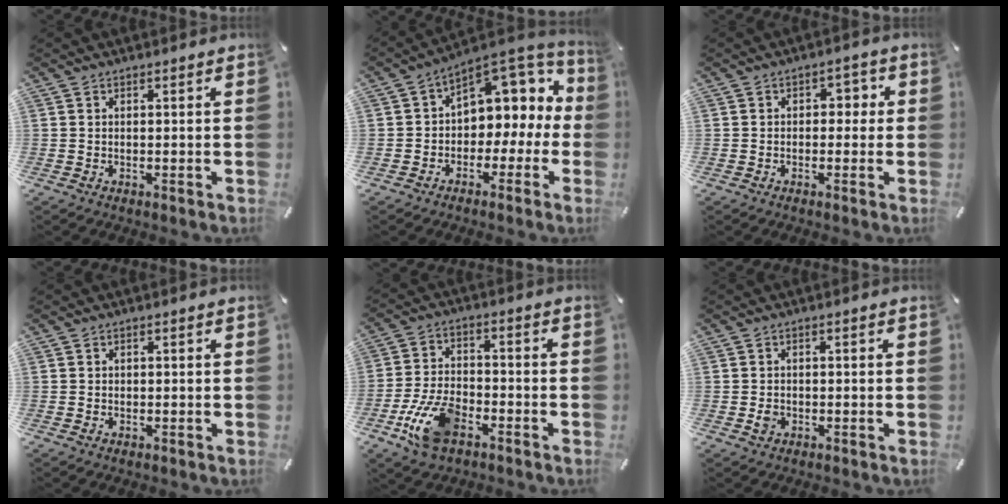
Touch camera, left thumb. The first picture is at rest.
{"total": 8.3, "force": [3.3, 6.7, 3.6], "torque": [-0.049, -0.034, 0.063]}
{"total": 3.0, "force": [-0.8, 2.3, 1.8], "torque": [-0.021, 0.009, -0.025]}
{"total": 0.6, "force": [-0.1, 0.6, 0.2], "torque": [-0.004, 0.005, -0.004]}
{"total": 12.6, "force": [-6.2, 7.0, 8.4], "torque": [-0.177, 0.024, -0.112]}
{"total": 2.0, "force": [-0.5, 1.7, 1.0], "torque": [-0.018, 0.004, -0.010]}